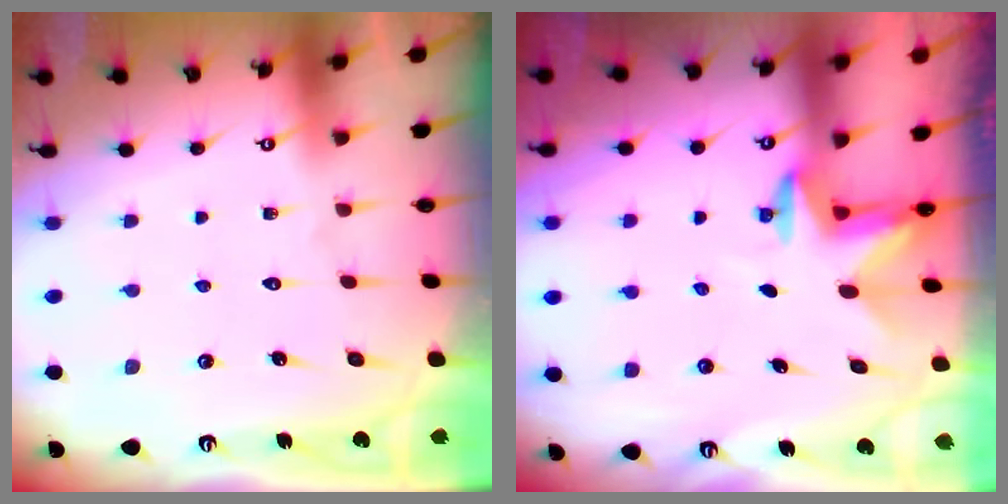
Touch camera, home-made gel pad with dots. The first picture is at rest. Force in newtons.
{"total": 2.5, "press": 2.4, "slide": 0.5}